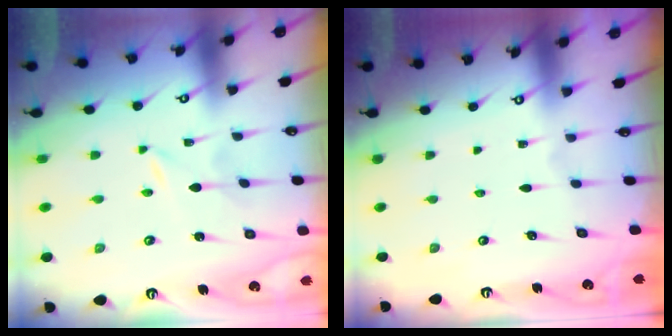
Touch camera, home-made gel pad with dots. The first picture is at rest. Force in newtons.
{"total": 0.0}